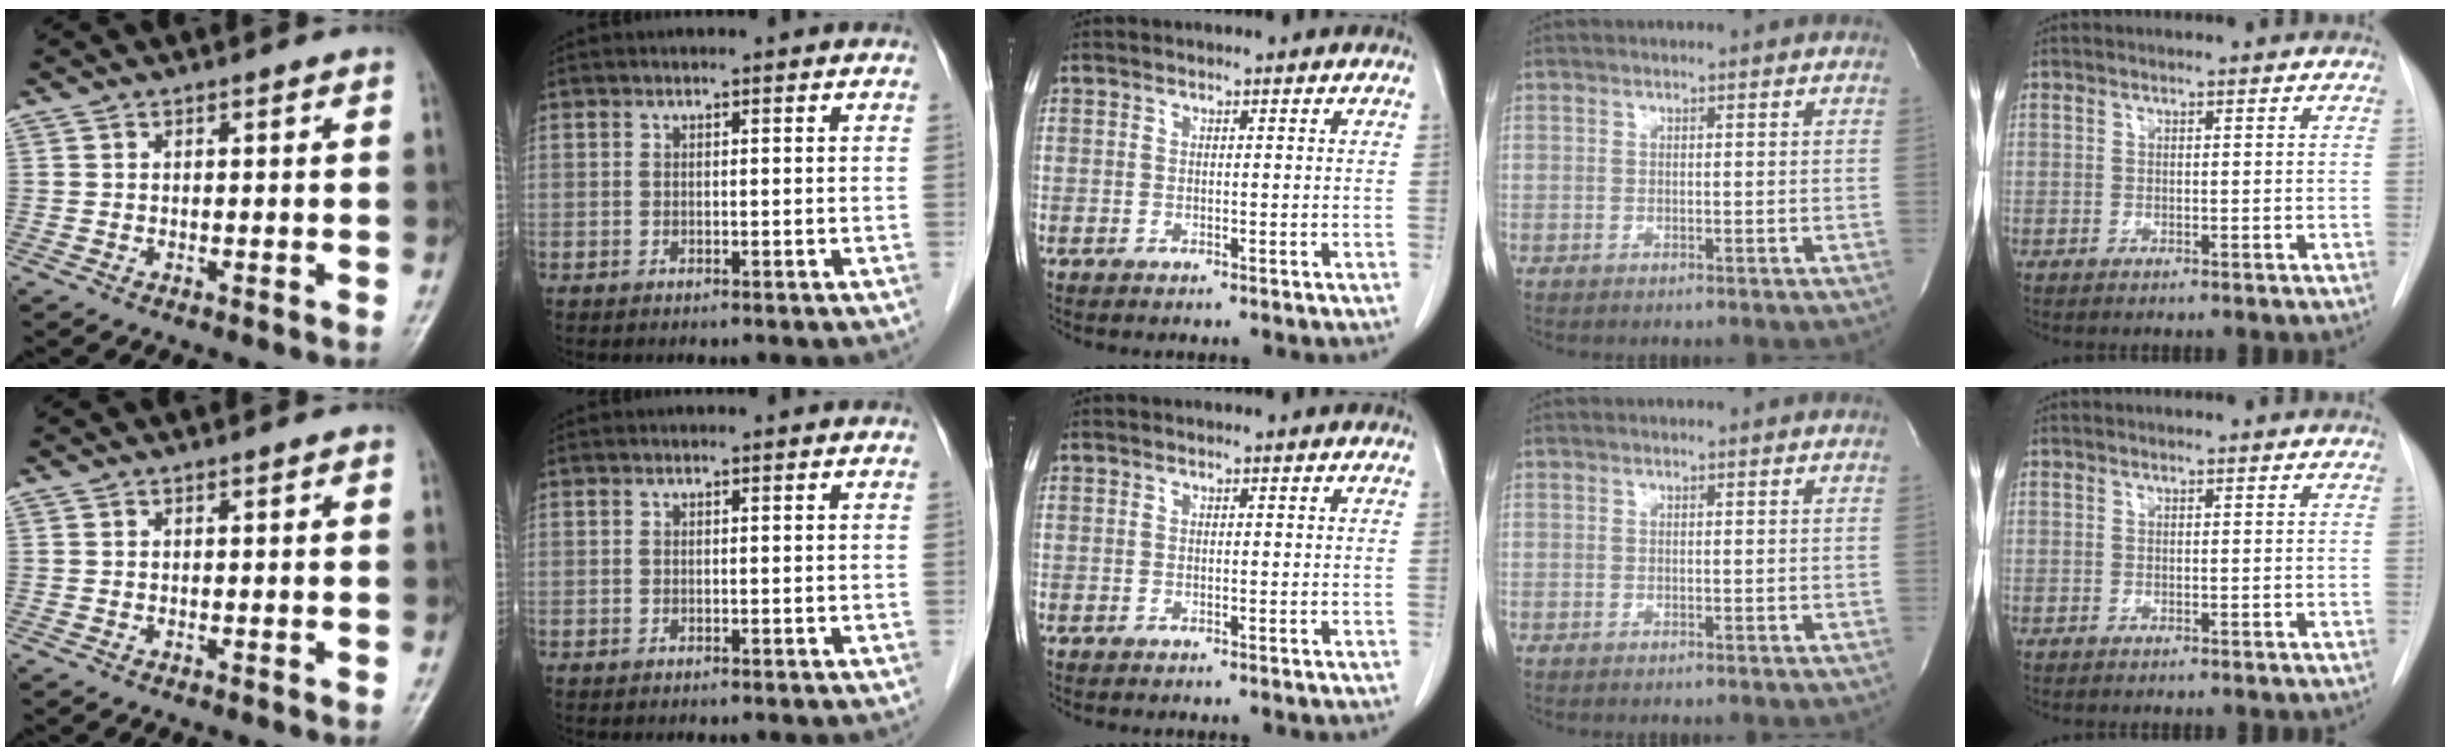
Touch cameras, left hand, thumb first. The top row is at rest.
{}